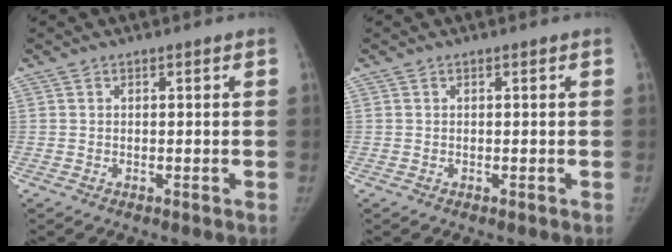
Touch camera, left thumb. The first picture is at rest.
{"total": 0.0}